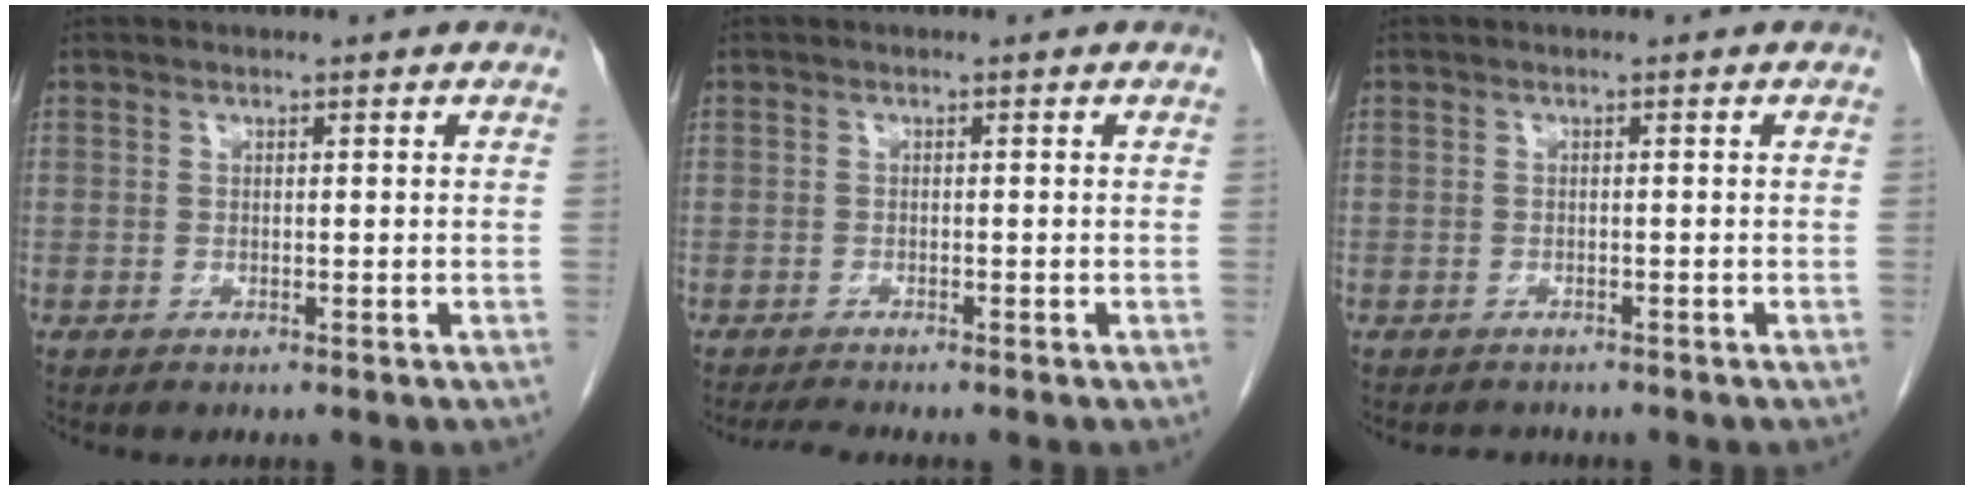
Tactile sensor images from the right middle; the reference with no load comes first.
{"total": 1.6, "force": [-1.5, -0.4, 0.4], "torque": [-0.013, -0.009, -0.028]}
{"total": 1.7, "force": [-1.6, 0.7, 0.1], "torque": [-0.005, -0.003, -0.023]}